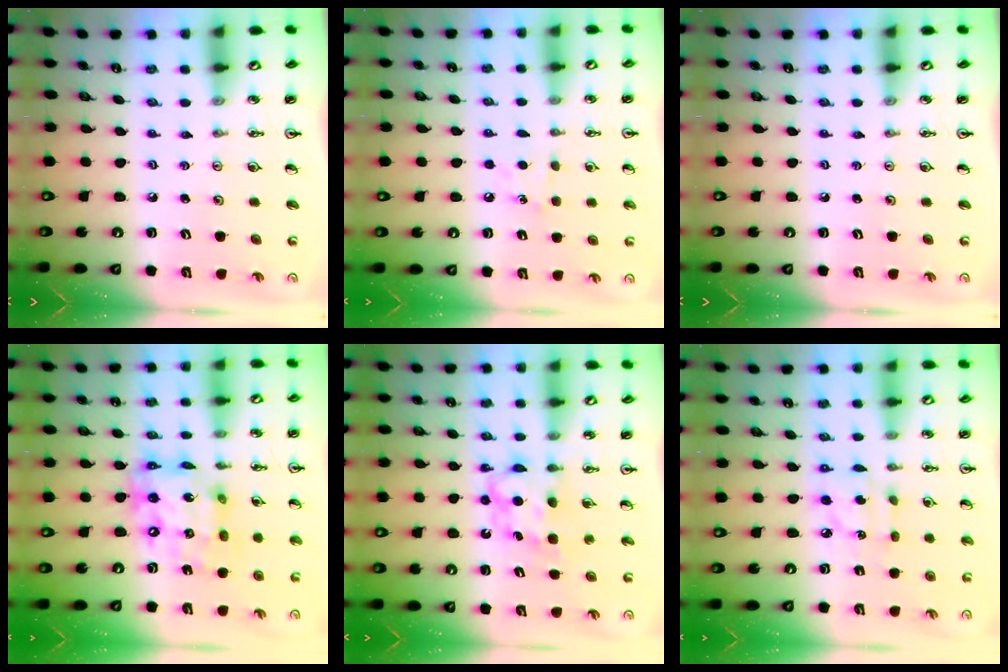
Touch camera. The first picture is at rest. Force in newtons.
{"total": 7.1, "press": 7.1, "slide": 0.9}
{"total": 0.0}
{"total": 15.1, "press": 15.0, "slide": 1.0}
{"total": 7.0, "press": 7.0, "slide": 0.5}
{"total": 5.7, "press": 5.7, "slide": 0.2}